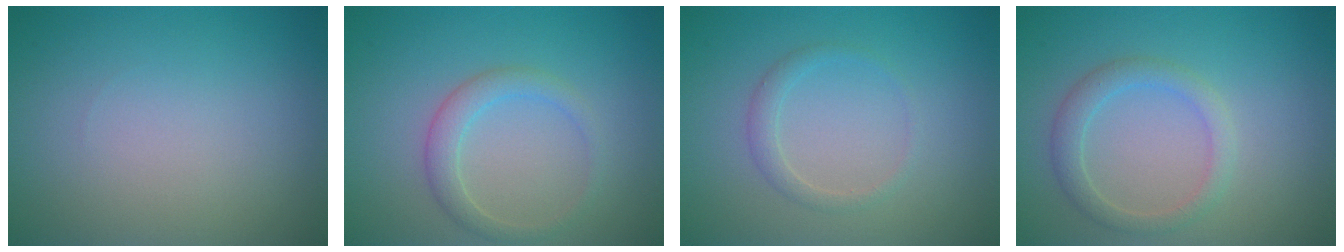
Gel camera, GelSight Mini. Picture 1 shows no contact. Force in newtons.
{"total": 2.2, "press": 2.2, "slide": 0.1}
{"total": 1.4, "press": 1.4, "slide": 0.1}
{"total": 2.3, "press": 2.3, "slide": 0.0}